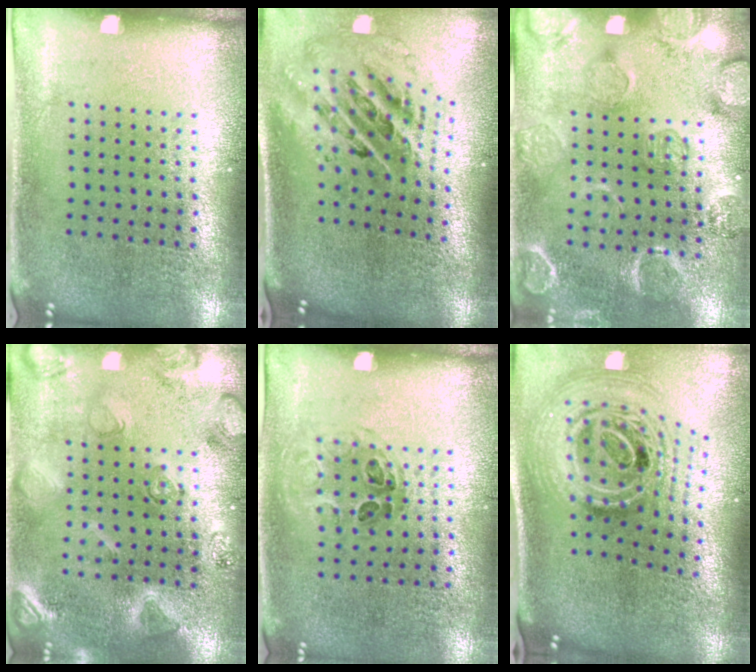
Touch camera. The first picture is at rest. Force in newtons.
{"total": 2.8, "press": 1.9, "slide": 2.0}
{"total": 2.5, "press": 2.2, "slide": 1.1}
{"total": 2.5, "press": 2.5, "slide": 0.1}
{"total": 1.0, "press": 0.7, "slide": 0.7}
{"total": 2.9, "press": 2.0, "slide": 2.1}